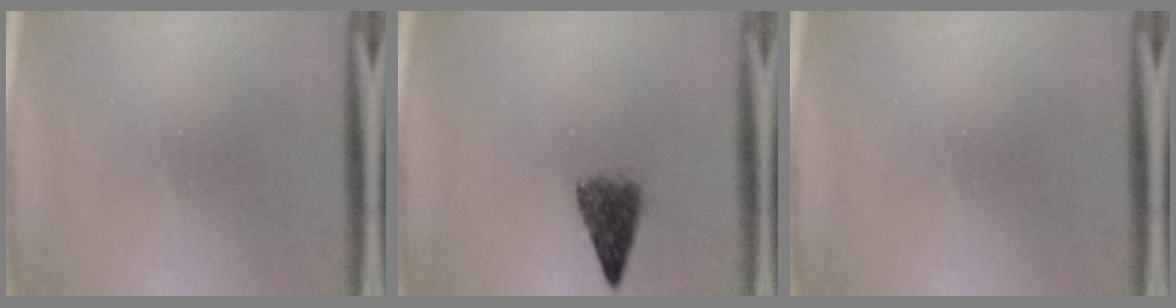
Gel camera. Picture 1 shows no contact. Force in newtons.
{"total": 4.1}
{"total": 0.0}